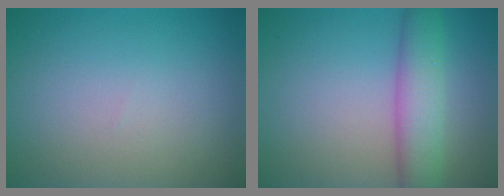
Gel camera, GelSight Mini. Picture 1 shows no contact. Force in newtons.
{"total": 4.8, "press": 4.8, "slide": 0.2}